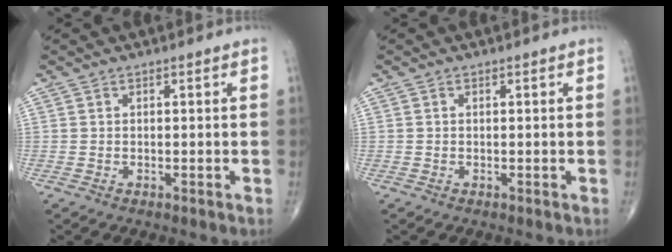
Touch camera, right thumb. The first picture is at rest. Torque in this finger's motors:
{"motor_torque": [-0.25, -0.04, 0.00, 0.11, 0.02]}